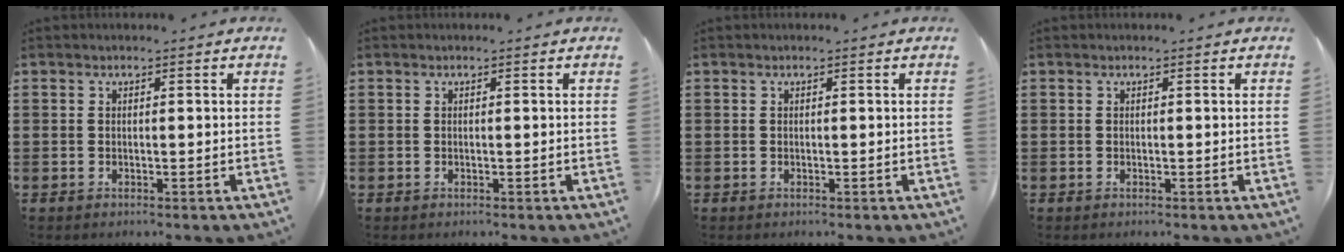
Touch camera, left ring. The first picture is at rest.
{"total": 0.0}
{"total": 0.0}
{"total": 0.0}